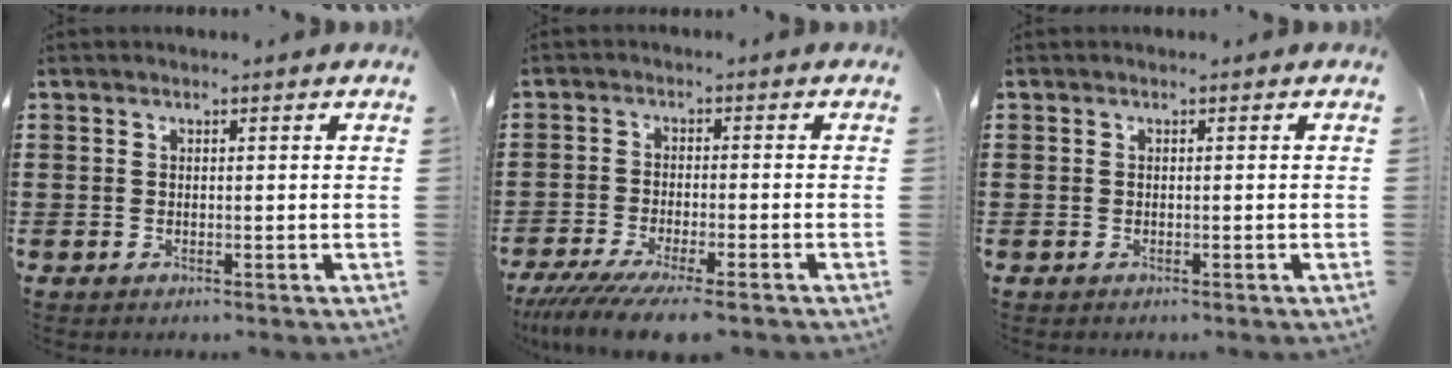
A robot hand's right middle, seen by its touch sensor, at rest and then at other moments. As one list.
[{"total": 5.9, "force": [-5.0, -0.1, 3.0], "torque": [-0.076, -0.028, -0.099]}, {"total": 0.0}]